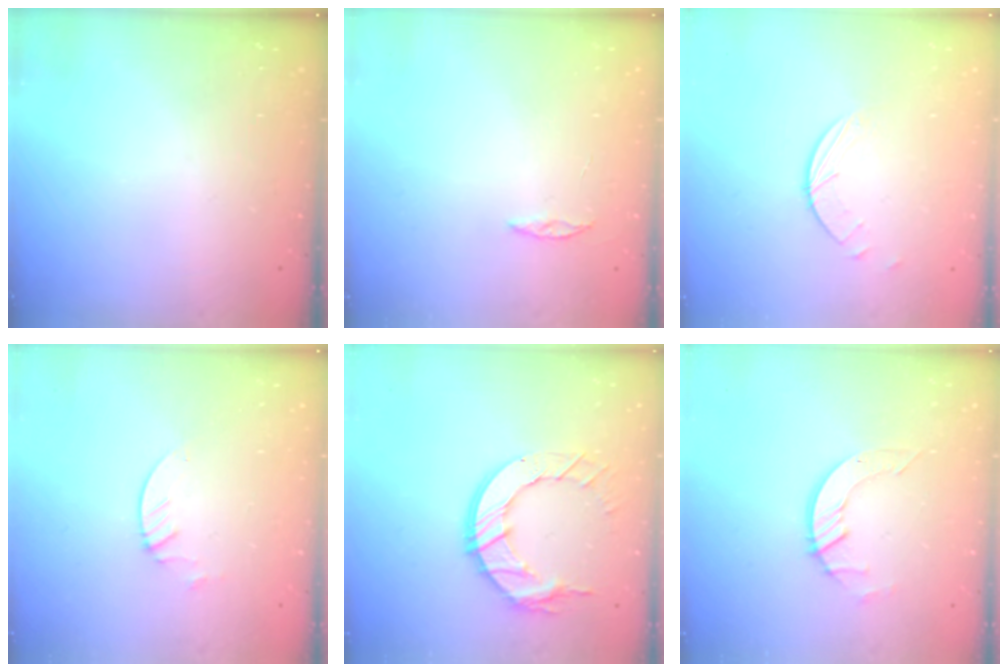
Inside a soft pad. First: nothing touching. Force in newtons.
{"total": 2.0, "press": 2.0, "slide": 0.2}
{"total": 1.7, "press": 1.7, "slide": 0.2}
{"total": 2.1, "press": 2.1, "slide": 0.2}
{"total": 12.3, "press": 12.3, "slide": 1.2}
{"total": 4.8, "press": 4.8, "slide": 0.3}